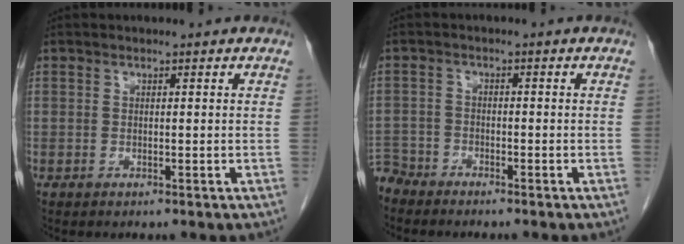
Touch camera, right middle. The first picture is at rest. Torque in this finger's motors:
{"motor_torque": [0.06, -0.06, 0.01, -0.03]}